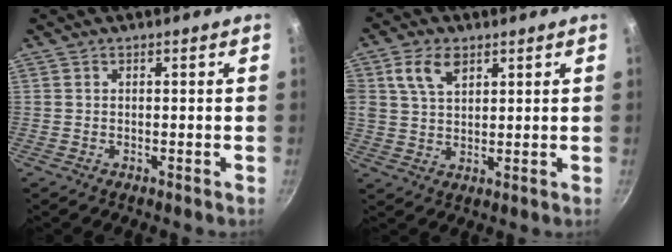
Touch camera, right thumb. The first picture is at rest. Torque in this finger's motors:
{"motor_torque": [0.61, 0.67, 1.56, 0.78, 0.27]}